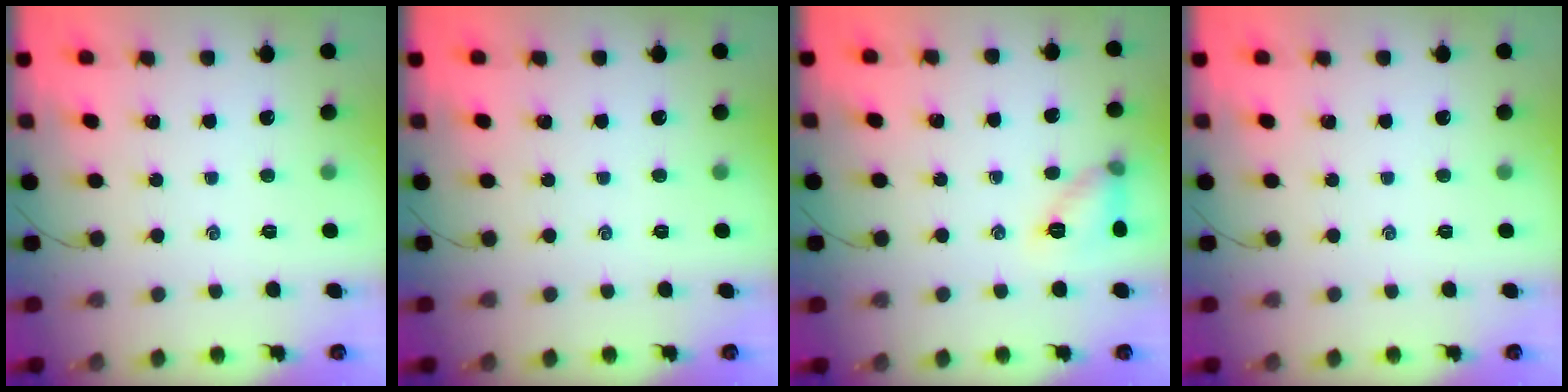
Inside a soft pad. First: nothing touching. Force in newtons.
{"total": 0.0}
{"total": 8.8, "press": 8.7, "slide": 1.3}
{"total": 0.0}